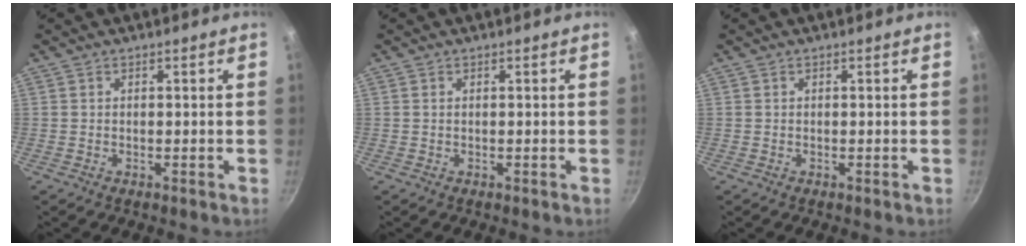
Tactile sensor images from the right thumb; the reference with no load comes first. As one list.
[{"total": 0.0}, {"total": 0.0}]